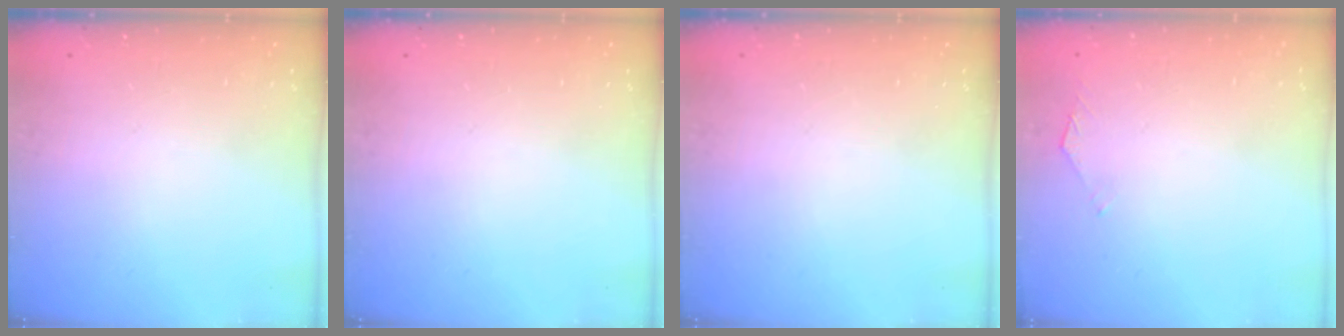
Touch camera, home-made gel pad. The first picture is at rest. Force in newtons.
{"total": 0.0}
{"total": 0.0}
{"total": 2.6, "press": 2.6, "slide": 0.5}